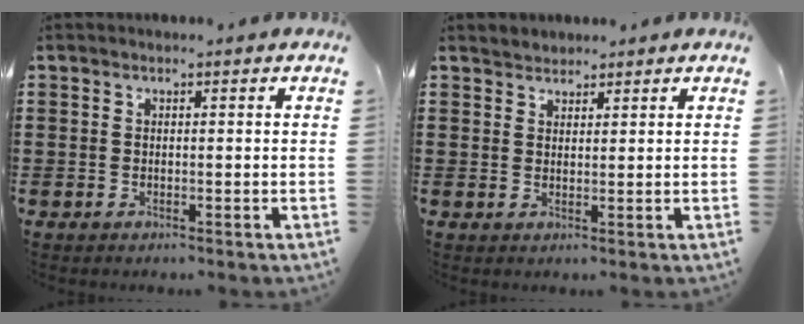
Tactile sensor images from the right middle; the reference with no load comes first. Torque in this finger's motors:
{"motor_torque": [-0.24, 0.12, 0.00, -0.01]}